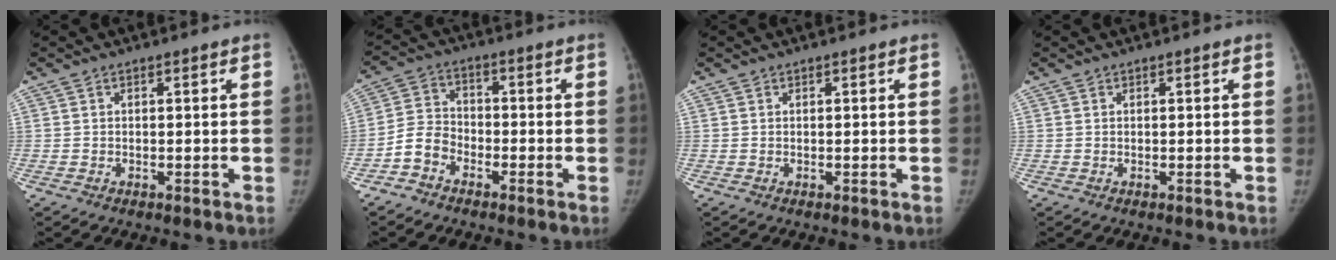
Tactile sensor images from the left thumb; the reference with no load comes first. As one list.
[{"total": 5.7, "force": [-3.3, 4.1, 2.3], "torque": [-0.037, 0.025, -0.074]}, {"total": 0.0}, {"total": 0.0}]